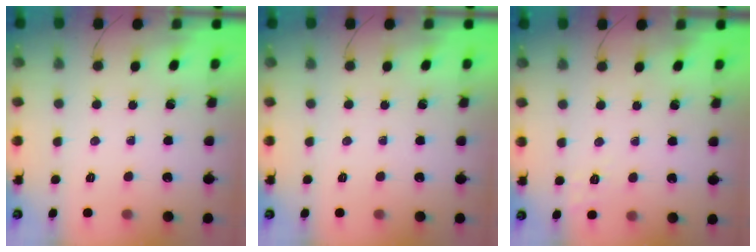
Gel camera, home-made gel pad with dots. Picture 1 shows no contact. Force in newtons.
{"total": 0.0}
{"total": 2.1, "press": 1.2, "slide": 1.8}